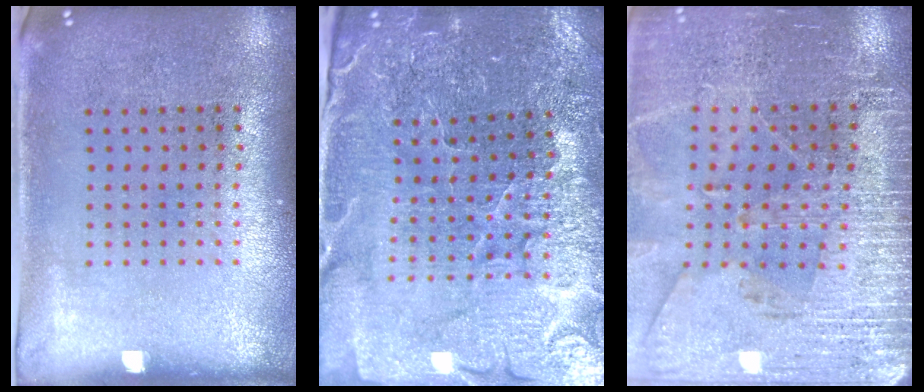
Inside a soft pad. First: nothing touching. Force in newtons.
{"total": 3.9, "press": 3.8, "slide": 0.6}
{"total": 3.2, "press": 3.2, "slide": 0.3}